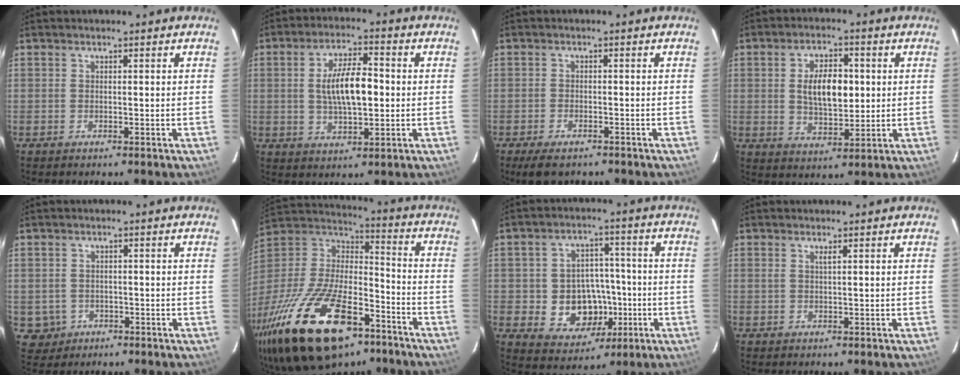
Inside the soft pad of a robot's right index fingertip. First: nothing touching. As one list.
[{"total": 10.0, "force": [0.3, 3.8, 9.3], "torque": [-0.170, 0.007, 0.010]}, {"total": 5.1, "force": [-3.8, 2.0, 2.6], "torque": [-0.064, -0.016, -0.061]}, {"total": 9.4, "force": [1.2, 4.7, 8.0], "torque": [-0.140, 0.009, 0.027]}, {"total": 4.1, "force": [-1.0, 4.0, 0.5], "torque": [-0.020, 0.007, -0.005]}, {"total": 35.2, "force": [-20.8, 15.7, 23.6], "torque": [-0.482, -0.030, -0.331]}, {"total": 11.7, "force": [-2.7, 9.8, 5.9], "torque": [-0.130, 0.009, -0.023]}, {"total": 0.7, "force": [0.3, -0.2, 0.6], "torque": [-0.013, 0.000, 0.005]}]